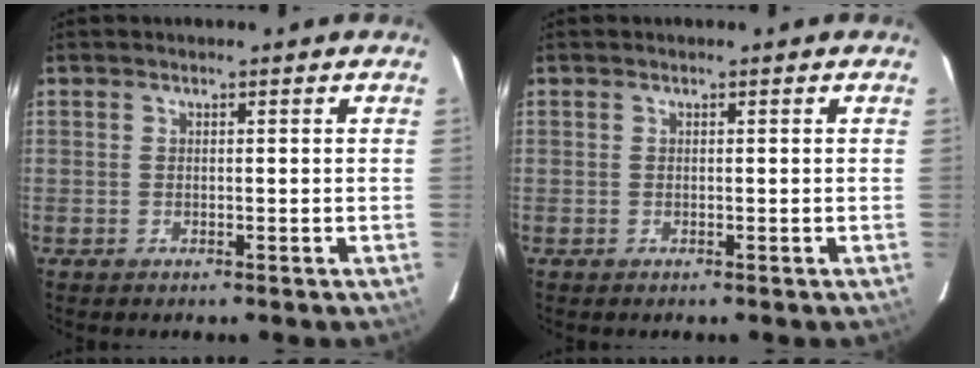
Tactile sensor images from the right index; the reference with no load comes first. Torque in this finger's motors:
{"motor_torque": [0.00, 0.00, 0.00, 0.00]}